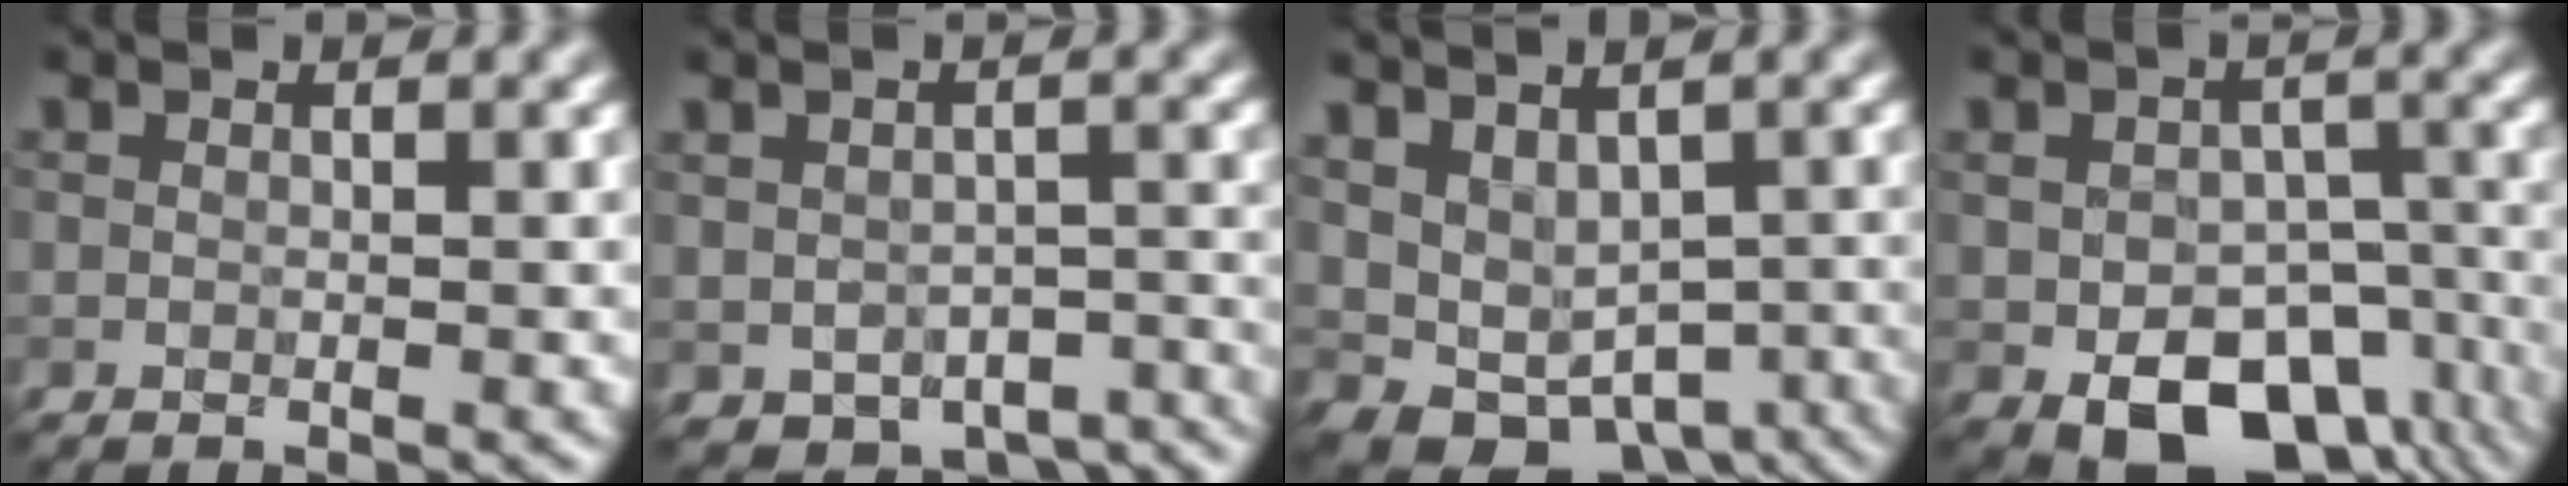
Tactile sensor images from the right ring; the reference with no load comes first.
{"total": 5.4, "force": [-3.4, 3.2, 2.6], "torque": [-0.033, -0.026, -0.036]}
{"total": 5.6, "force": [-1.1, 4.2, 3.5], "torque": [-0.048, -0.016, 0.015]}
{"total": 9.9, "force": [-4.8, 6.3, 5.9], "torque": [-0.098, -0.026, -0.056]}